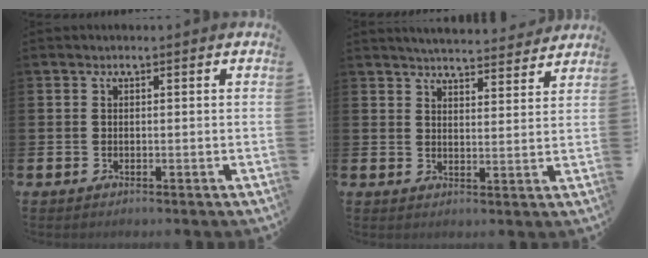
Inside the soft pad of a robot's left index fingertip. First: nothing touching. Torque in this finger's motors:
{"motor_torque": [1.03, -1.11, 0.43, 0.07]}